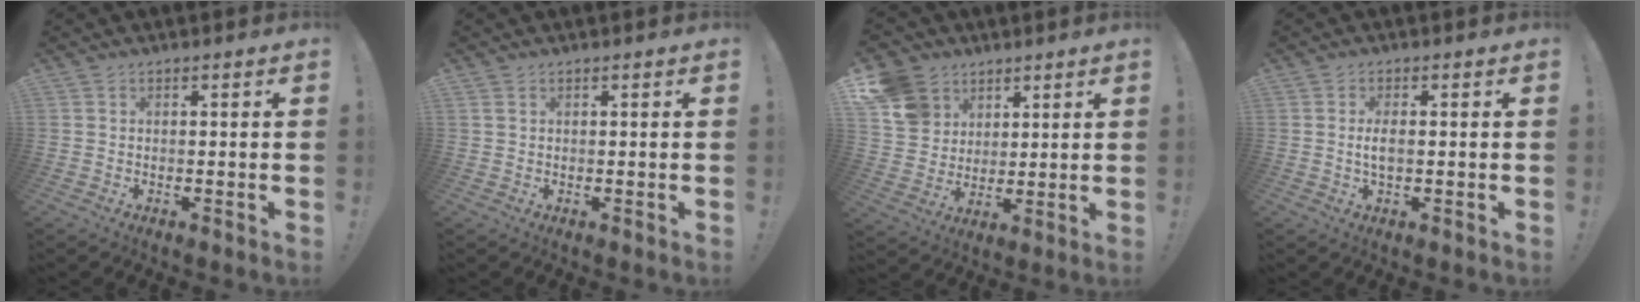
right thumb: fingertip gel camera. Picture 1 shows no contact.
{"total": 0.9, "force": [0.5, 0.7, 0.4], "torque": [-0.016, 0.005, 0.011]}
{"total": 12.4, "force": [6.4, 10.0, 3.8], "torque": [-0.063, -0.032, 0.135]}
{"total": 3.3, "force": [-0.2, 1.2, 3.0], "torque": [-0.054, -0.003, -0.007]}